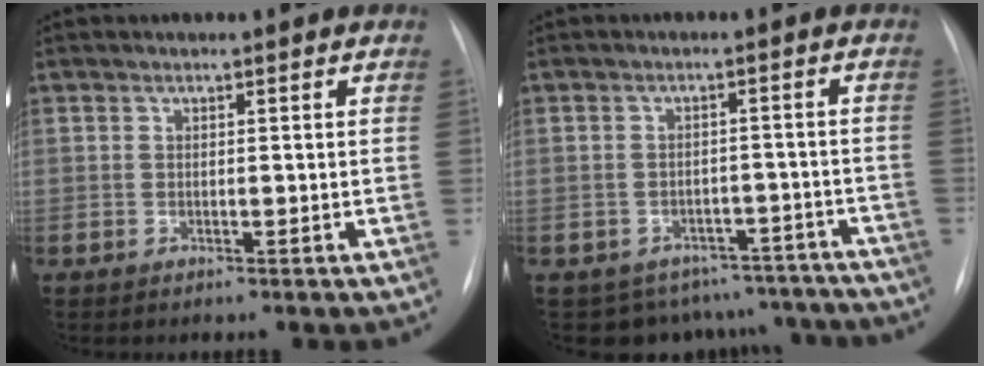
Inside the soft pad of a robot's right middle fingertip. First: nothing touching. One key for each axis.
{"total": 12.7, "fx": -11.1, "fy": 6.1, "fz": 0.8, "tx": 0.001, "ty": 0.031, "tz": -0.118}